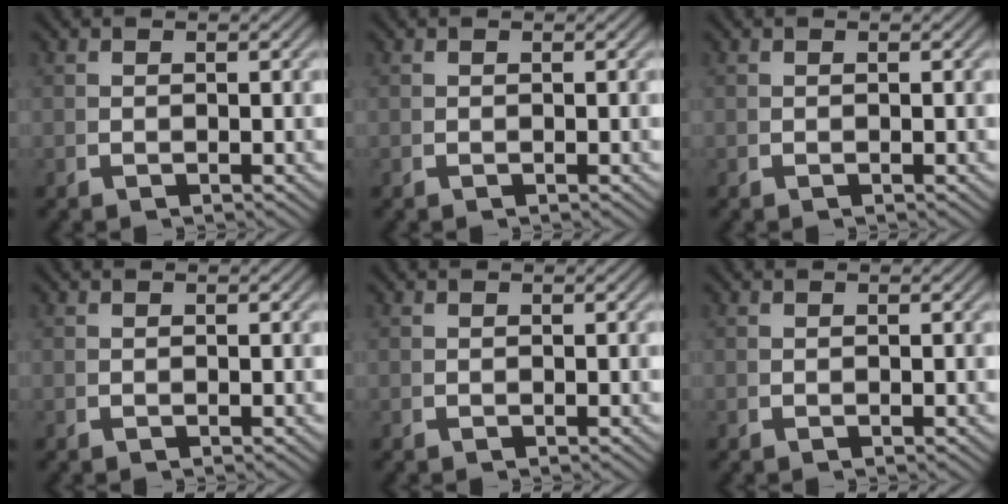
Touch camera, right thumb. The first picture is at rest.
{"total": 0.0}
{"total": 0.0}
{"total": 0.0}
{"total": 0.0}
{"total": 0.0}